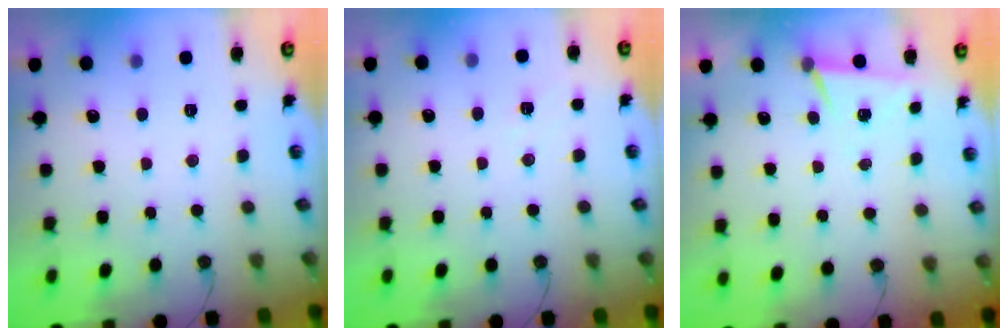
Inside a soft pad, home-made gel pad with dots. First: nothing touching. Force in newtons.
{"total": 2.7, "press": 2.3, "slide": 1.4}
{"total": 5.4, "press": 3.2, "slide": 4.4}